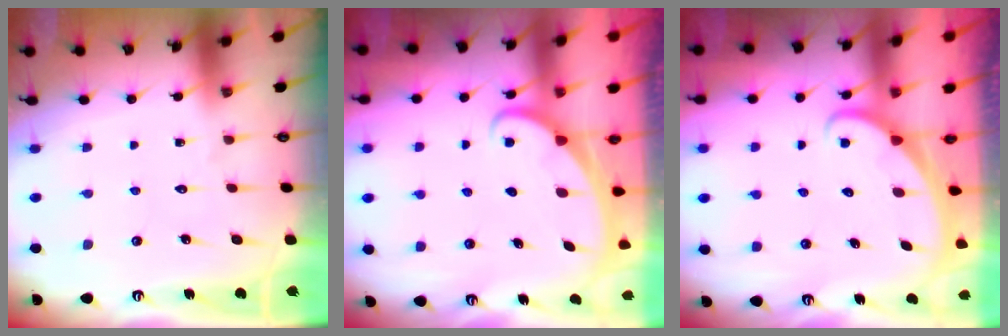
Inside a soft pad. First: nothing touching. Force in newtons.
{"total": 1.6, "press": 1.6, "slide": 0.1}
{"total": 1.6, "press": 1.6, "slide": 0.1}